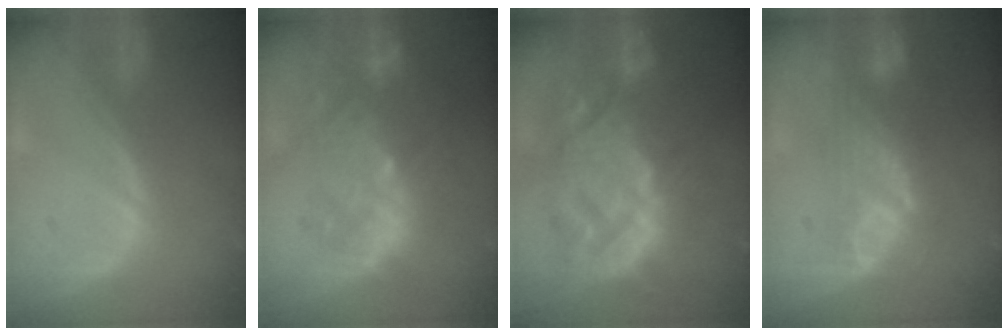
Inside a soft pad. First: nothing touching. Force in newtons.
{"total": 11.0, "press": 9.8, "slide": 5.0}
{"total": 13.9, "press": 13.8, "slide": 1.4}
{"total": 7.5, "press": 6.5, "slide": 3.7}